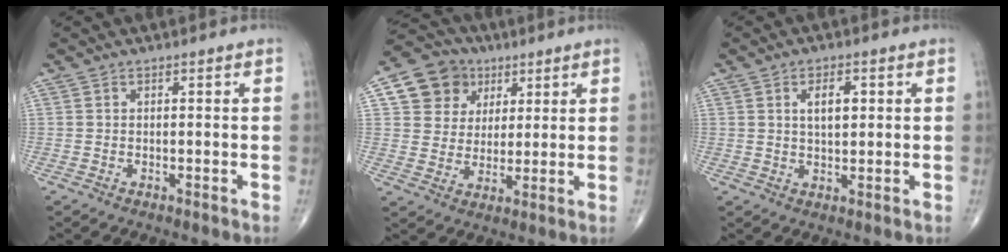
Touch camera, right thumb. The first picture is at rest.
{"total": 11.1, "force": [4.6, 9.5, 3.4], "torque": [-0.025, -0.004, 0.078]}
{"total": 4.7, "force": [1.3, 2.3, 3.8], "torque": [-0.056, -0.004, 0.023]}